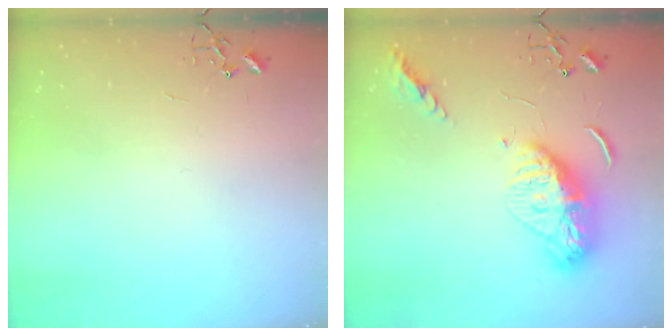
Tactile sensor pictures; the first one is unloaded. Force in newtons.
{"total": 15.4, "press": 15.3, "slide": 1.2}